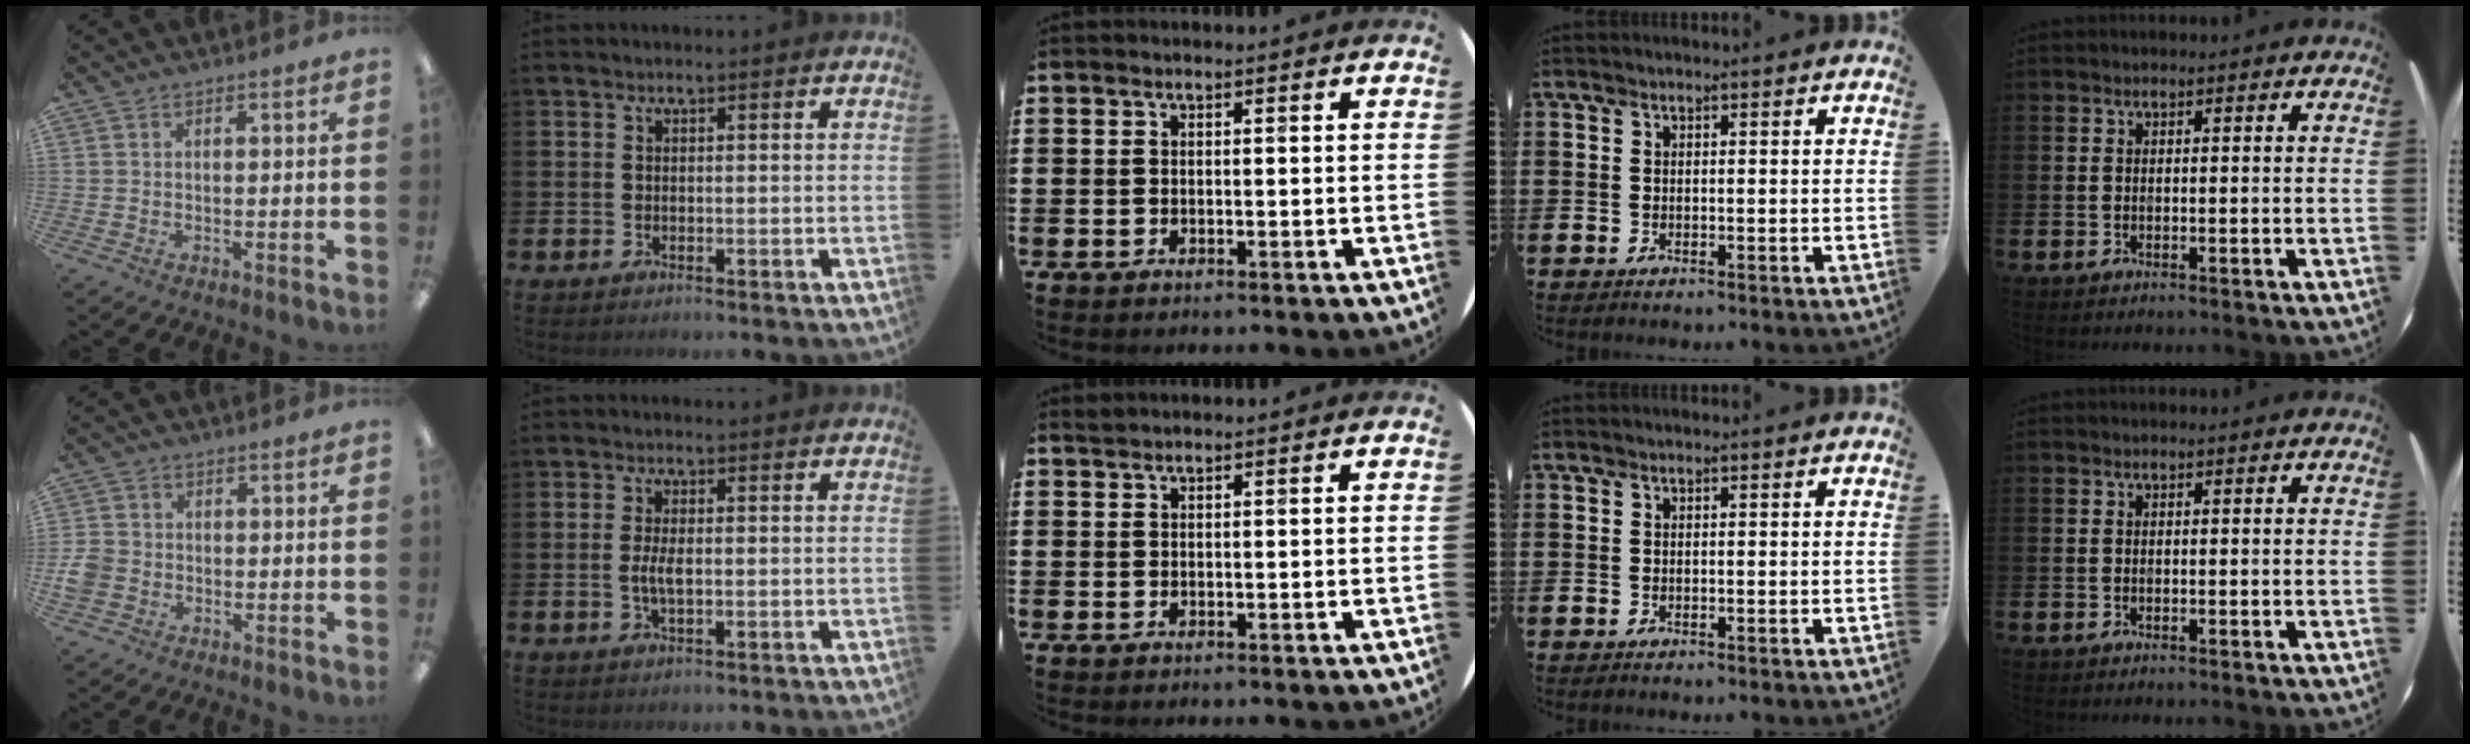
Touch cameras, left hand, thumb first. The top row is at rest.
{"thumb": {"total": 4.1, "force": [-1.2, 3.6, 1.7], "torque": [-0.033, 0.009, -0.022]}, "index": {"total": 2.8, "force": [-0.2, 1.1, 2.6], "torque": [-0.055, -0.002, -0.007]}, "middle": {"total": 0.5, "force": [0.5, -0.1, 0.0], "torque": [-0.001, 0.000, 0.011]}}